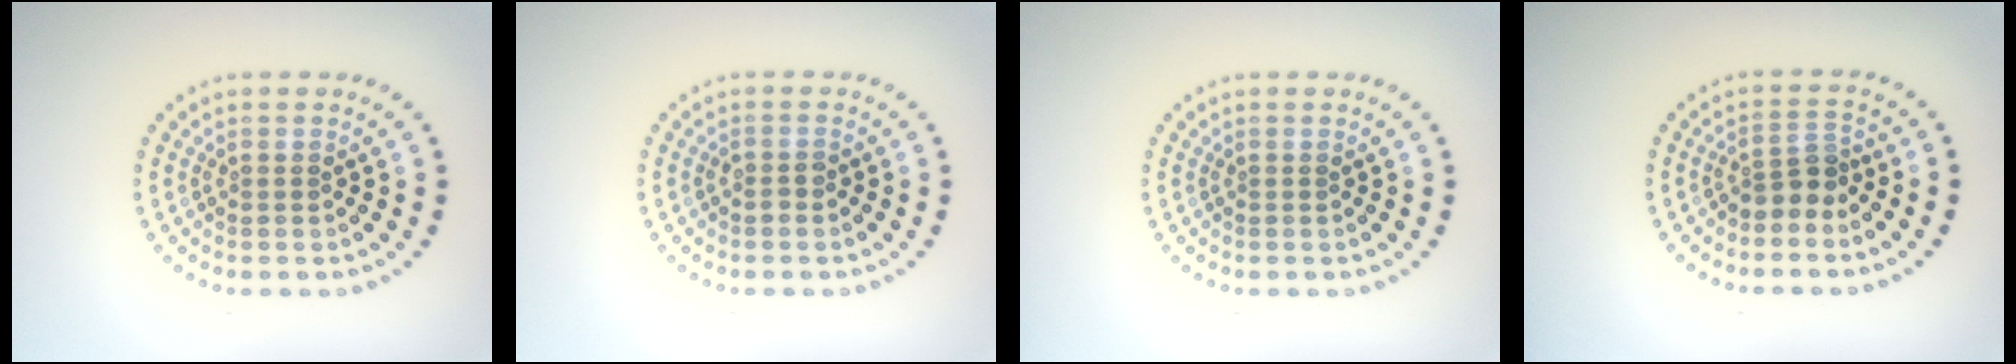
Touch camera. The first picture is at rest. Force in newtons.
{"total": 0.8, "press": 0.6, "slide": 0.4}
{"total": 0.0}
{"total": 2.3, "press": 1.8, "slide": 1.6}